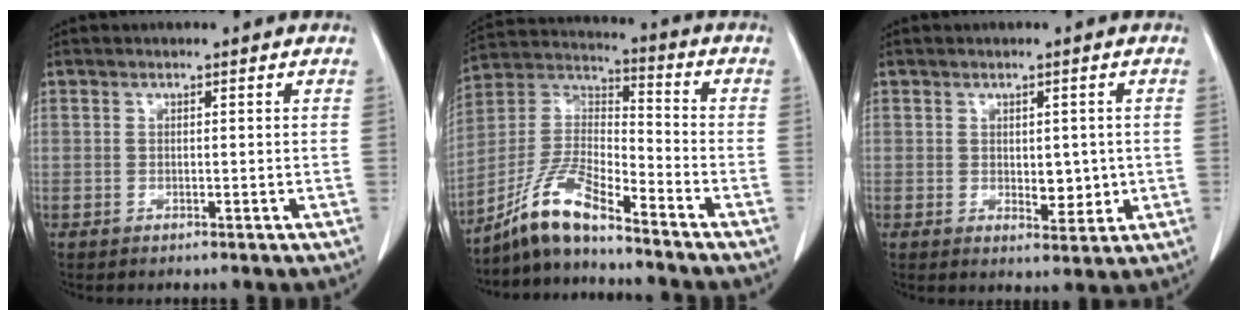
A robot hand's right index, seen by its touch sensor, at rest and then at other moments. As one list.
[{"total": 10.2, "force": [-8.5, 1.3, 5.6], "torque": [-0.124, 0.012, -0.165]}, {"total": 3.9, "force": [-0.1, 2.2, 3.3], "torque": [-0.040, -0.005, 0.010]}]